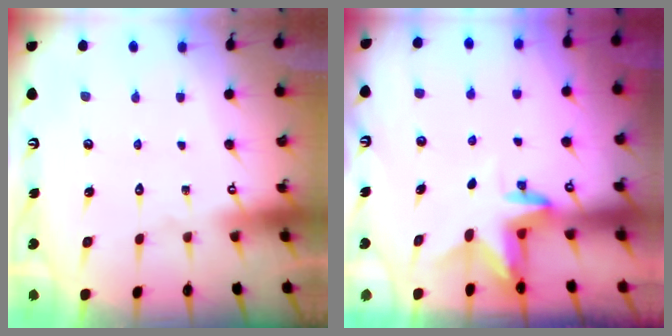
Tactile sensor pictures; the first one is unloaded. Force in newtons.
{"total": 3.1, "press": 3.1, "slide": 0.3}